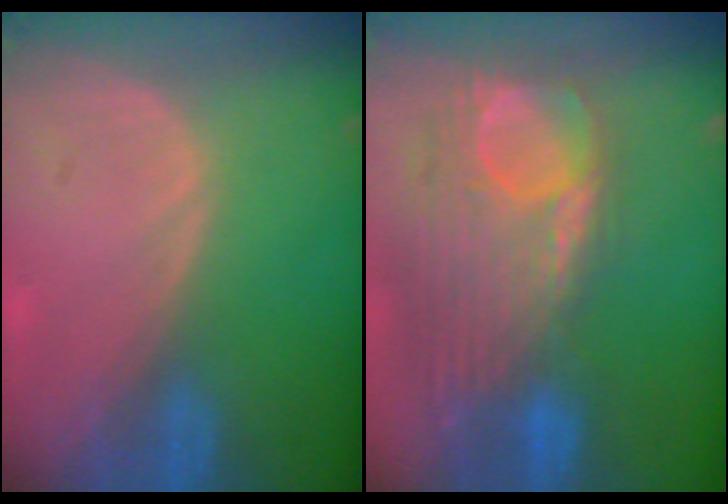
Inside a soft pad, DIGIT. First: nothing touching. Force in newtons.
{"total": 12.7, "press": 10.6, "slide": 6.9}